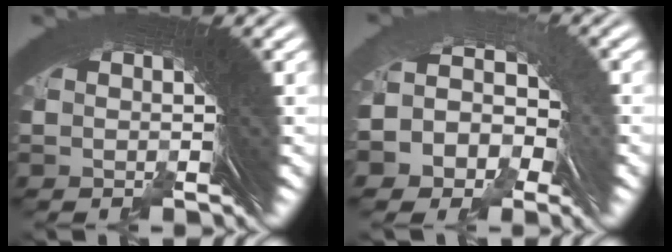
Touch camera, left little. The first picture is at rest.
{"total": 7.8, "force": [-0.3, 6.5, 4.4], "torque": [-0.109, -0.008, -0.013]}